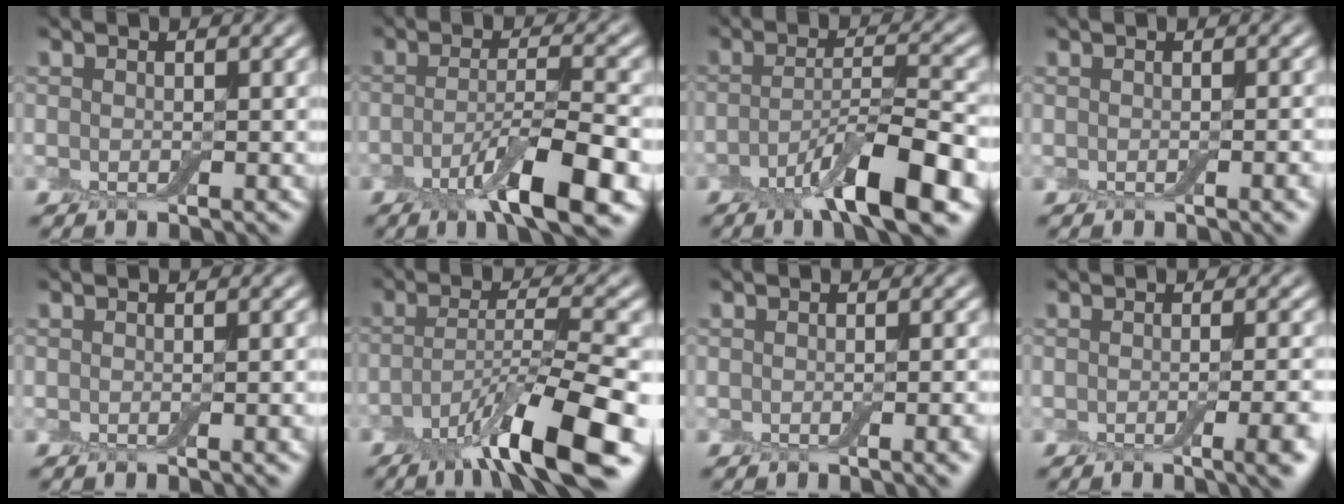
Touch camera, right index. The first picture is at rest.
{"total": 7.5, "force": [-3.5, 1.5, 6.5], "torque": [-0.104, 0.003, -0.064]}
{"total": 7.8, "force": [-4.0, 1.6, 6.5], "torque": [-0.106, 0.007, -0.072]}
{"total": 2.2, "force": [-0.4, 0.6, 2.0], "torque": [-0.017, 0.003, -0.006]}
{"total": 1.5, "force": [-0.2, 0.4, 1.4], "torque": [-0.012, 0.001, -0.003]}
{"total": 9.8, "force": [-5.3, 1.9, 8.0], "torque": [-0.120, 0.005, -0.098]}
{"total": 2.5, "force": [-0.6, 0.8, 2.3], "torque": [-0.019, 0.003, -0.008]}
{"total": 4.3, "force": [-1.4, 1.3, 3.9], "torque": [-0.041, -0.001, -0.018]}